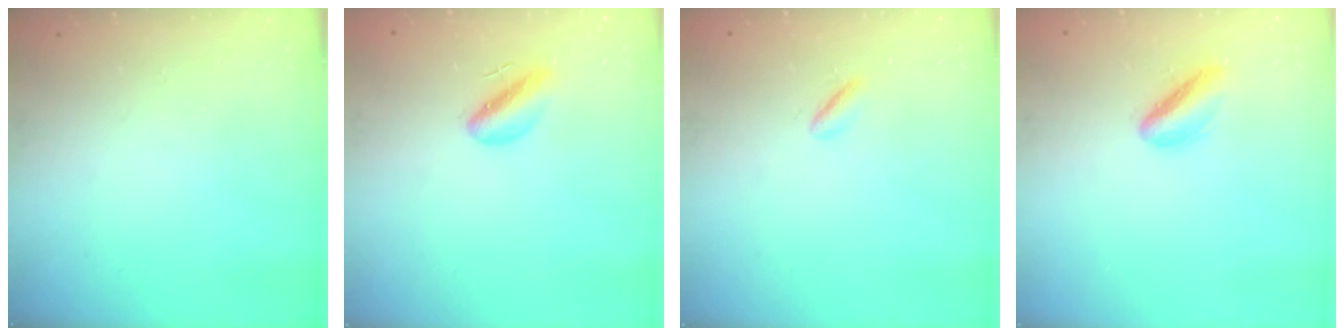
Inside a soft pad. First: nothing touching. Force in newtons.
{"total": 5.2, "press": 4.9, "slide": 1.8}
{"total": 2.1, "press": 2.0, "slide": 0.7}
{"total": 5.7, "press": 5.6, "slide": 0.7}